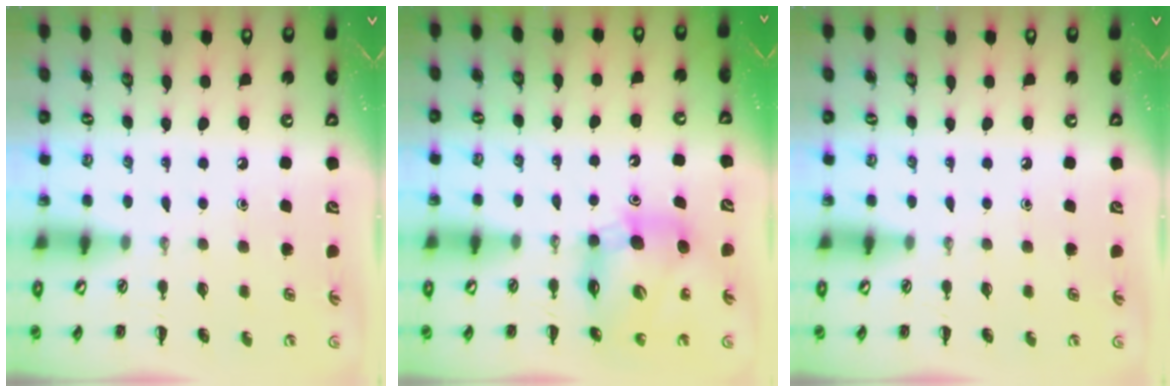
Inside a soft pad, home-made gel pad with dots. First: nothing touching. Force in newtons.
{"total": 11.6, "press": 11.1, "slide": 3.2}
{"total": 0.0}